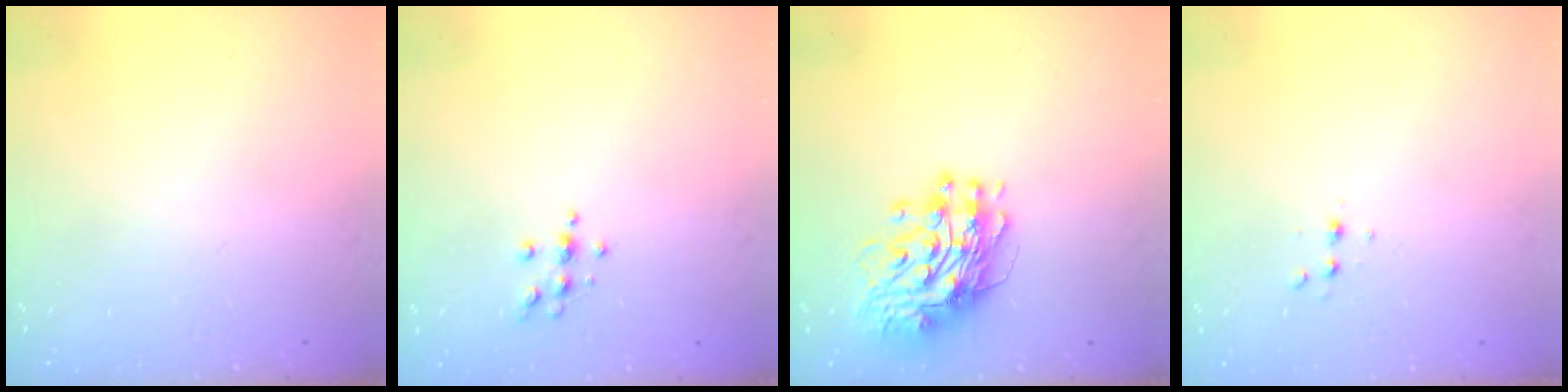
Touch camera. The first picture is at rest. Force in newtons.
{"total": 6.2, "press": 6.1, "slide": 1.3}
{"total": 11.7, "press": 11.7, "slide": 1.1}
{"total": 2.6, "press": 2.5, "slide": 0.8}